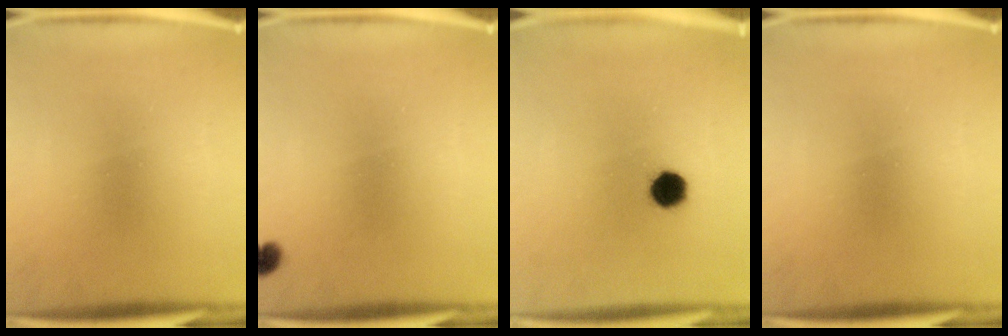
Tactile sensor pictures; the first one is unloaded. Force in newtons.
{"total": 1.5}
{"total": 5.2}
{"total": 0.0}